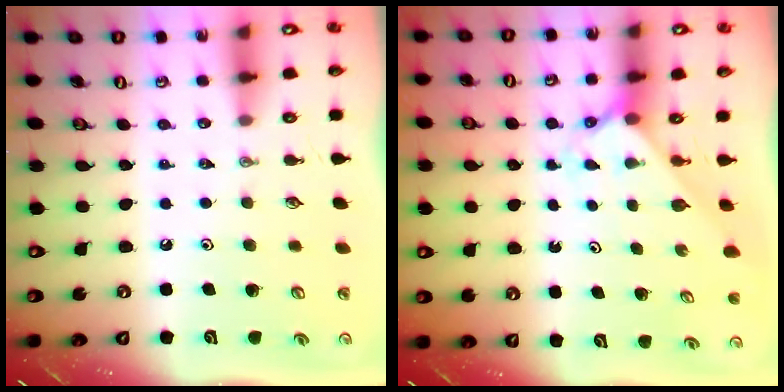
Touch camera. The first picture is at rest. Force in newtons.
{"total": 2.4, "press": 2.4, "slide": 0.1}